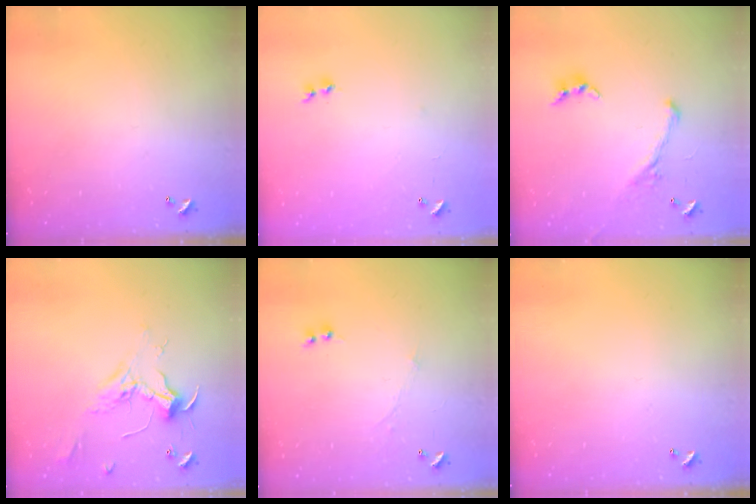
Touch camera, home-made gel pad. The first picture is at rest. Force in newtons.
{"total": 6.8, "press": 6.8, "slide": 0.6}
{"total": 1.4, "press": 0.6, "slide": 1.2}
{"total": 2.4, "press": 2.3, "slide": 0.9}
{"total": 0.0}
{"total": 0.0}